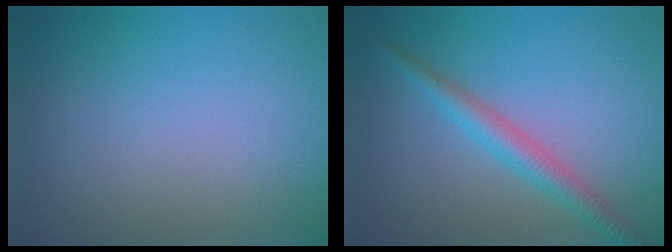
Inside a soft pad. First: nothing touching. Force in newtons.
{"total": 2.9, "press": 2.9, "slide": 0.1}